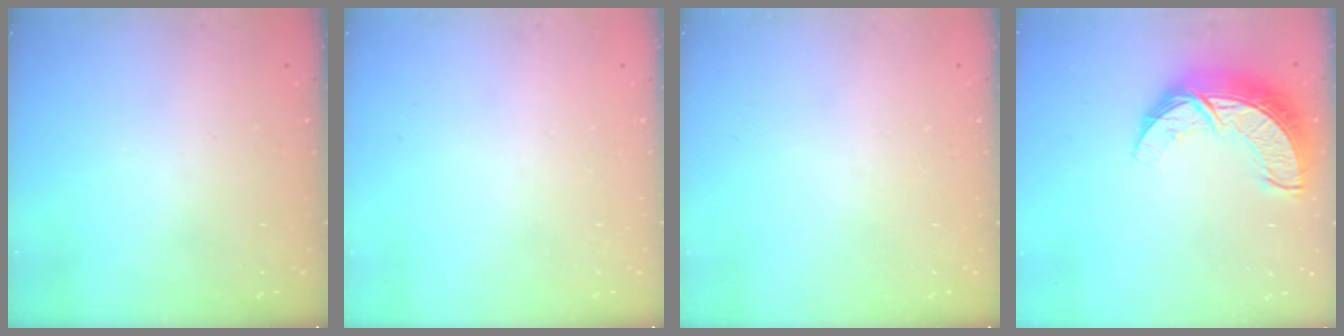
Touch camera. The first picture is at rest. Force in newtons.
{"total": 0.0}
{"total": 0.0}
{"total": 14.4, "press": 14.4, "slide": 1.0}